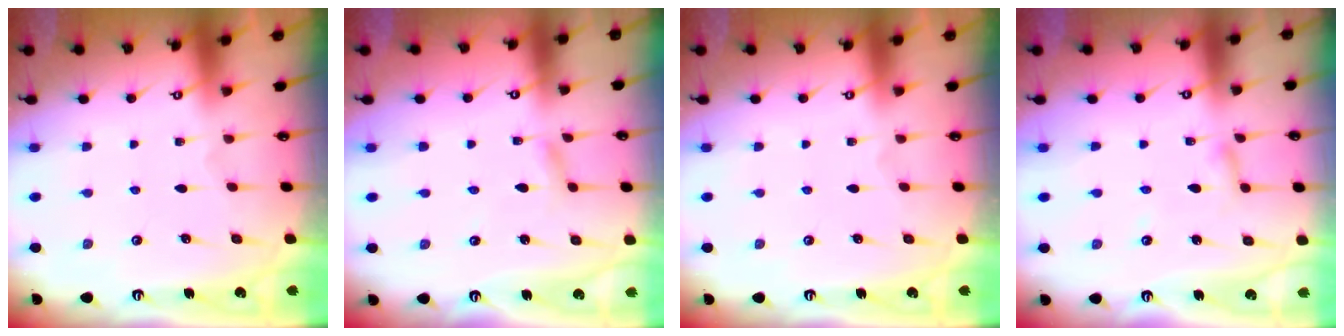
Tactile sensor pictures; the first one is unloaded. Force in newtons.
{"total": 2.1, "press": 2.1, "slide": 0.2}
{"total": 0.0}
{"total": 2.7, "press": 2.7, "slide": 0.1}